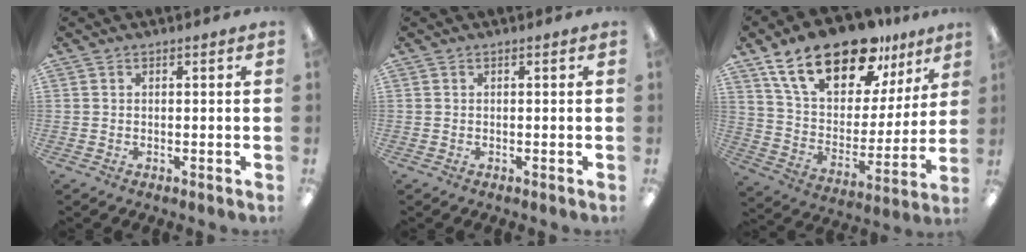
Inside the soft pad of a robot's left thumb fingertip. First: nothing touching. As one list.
[{"total": 0.0}, {"total": 22.4, "force": [15.5, 10.4, 12.4], "torque": [-0.220, -0.084, 0.277]}]